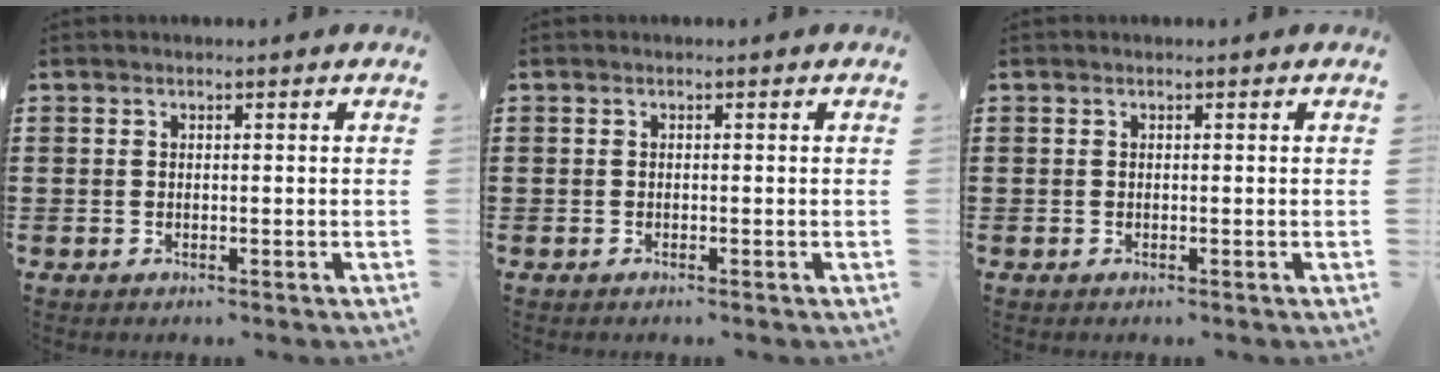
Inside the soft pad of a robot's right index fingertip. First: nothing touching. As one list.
[{"total": 0.0}, {"total": 0.0}]